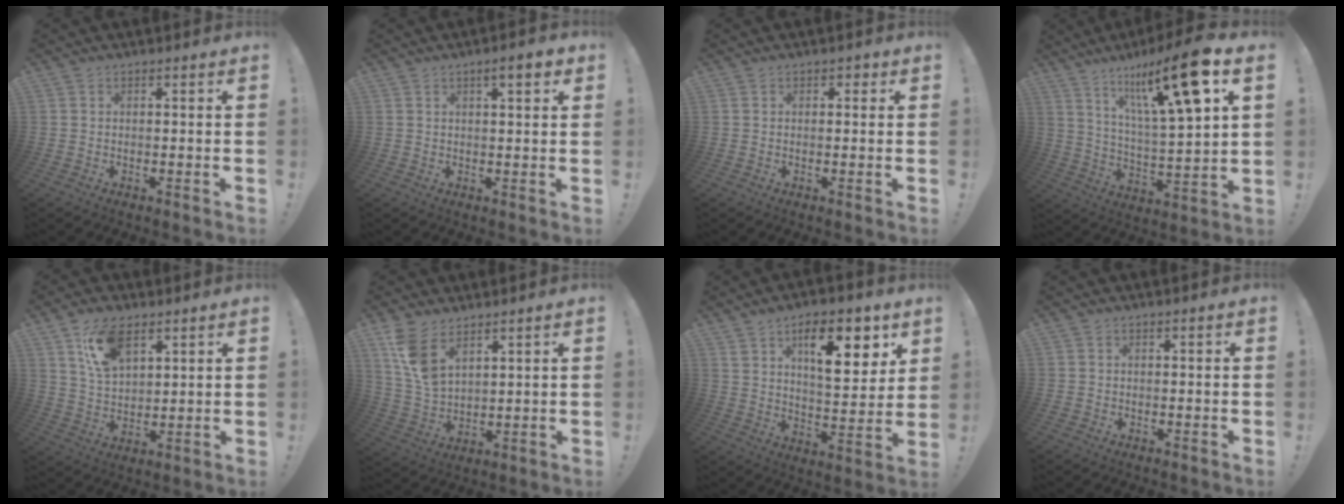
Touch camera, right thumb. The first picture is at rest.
{"total": 4.7, "force": [2.4, 1.1, 3.9], "torque": [-0.047, -0.009, 0.033]}
{"total": 1.3, "force": [0.2, 1.1, 0.6], "torque": [0.006, 0.000, 0.000]}
{"total": 20.3, "force": [11.0, 3.8, 16.6], "torque": [-0.275, -0.062, 0.166]}
{"total": 11.7, "force": [6.9, 6.3, 7.1], "torque": [-0.126, -0.018, 0.130]}
{"total": 10.0, "force": [6.2, 5.3, 5.8], "torque": [-0.099, -0.032, 0.117]}
{"total": 15.3, "force": [8.1, 6.4, 11.3], "torque": [-0.150, -0.034, 0.130]}
{"total": 0.6, "force": [-0.4, 0.5, 0.0], "torque": [0.001, 0.001, -0.007]}